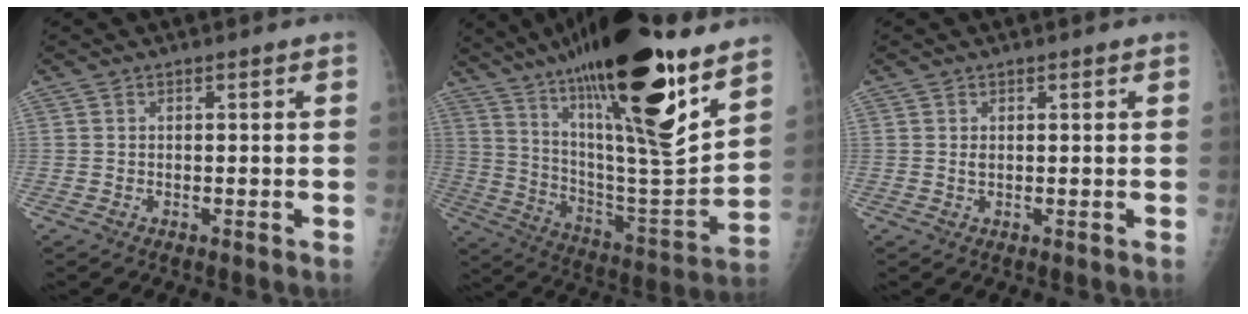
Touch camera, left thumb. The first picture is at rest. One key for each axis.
{"total": 31.8, "fx": 19.8, "fy": 6.7, "fz": 24.0, "tx": -0.381, "ty": -0.063, "tz": 0.334}
{"total": 1.2, "fx": 0.5, "fy": 0.5, "fz": 1.0, "tx": -0.020, "ty": 0.002, "tz": 0.013}